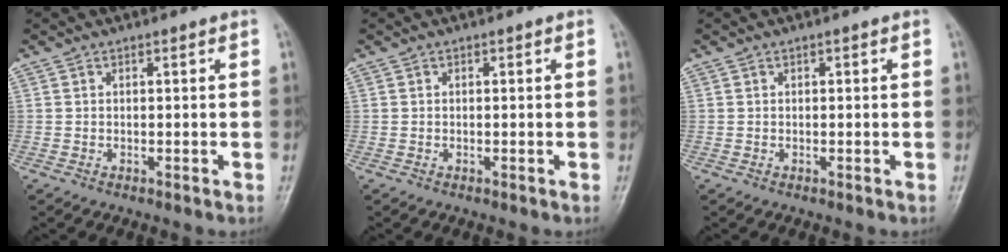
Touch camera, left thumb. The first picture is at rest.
{"total": 0.0}
{"total": 0.0}